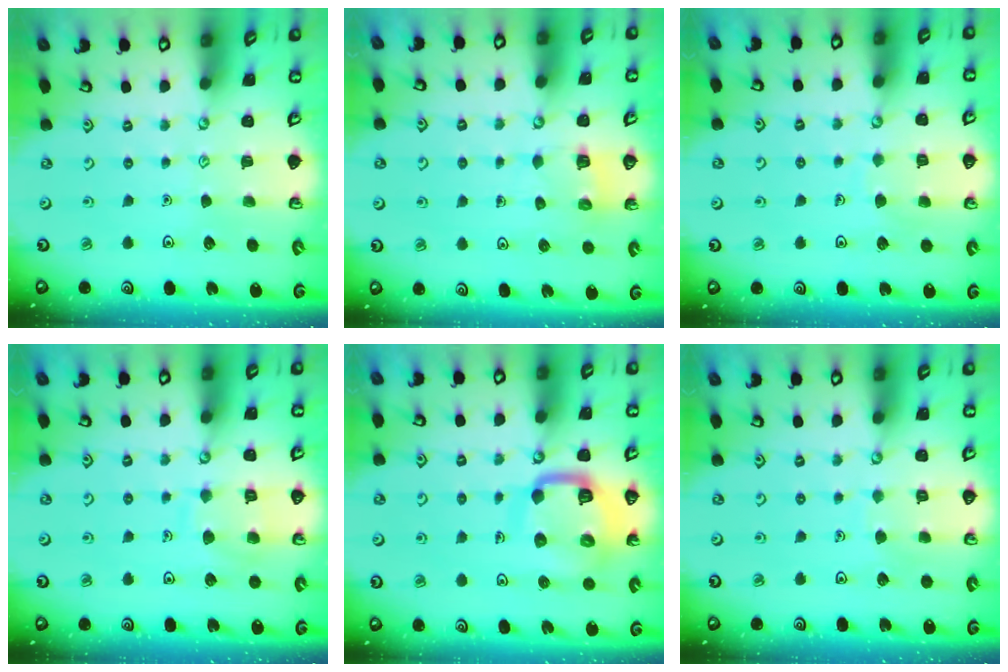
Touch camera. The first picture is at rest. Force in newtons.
{"total": 2.5, "press": 2.5, "slide": 0.1}
{"total": 4.9, "press": 4.9, "slide": 0.3}
{"total": 8.0, "press": 8.0, "slide": 0.8}
{"total": 13.2, "press": 13.1, "slide": 1.6}
{"total": 4.4, "press": 4.3, "slide": 0.4}